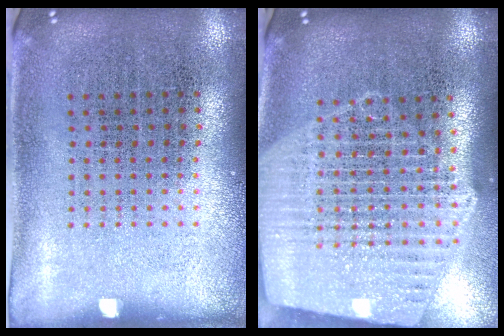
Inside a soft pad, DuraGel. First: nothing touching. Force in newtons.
{"total": 2.4, "press": 2.1, "slide": 1.2}